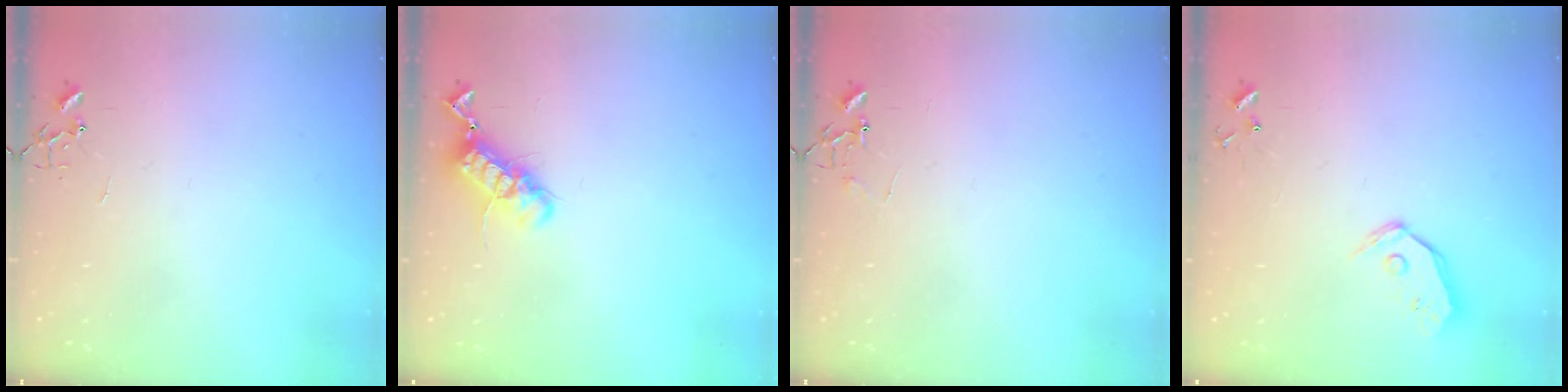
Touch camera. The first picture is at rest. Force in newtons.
{"total": 12.7, "press": 12.6, "slide": 1.1}
{"total": 5.5, "press": 5.4, "slide": 0.4}
{"total": 7.7, "press": 7.6, "slide": 0.9}